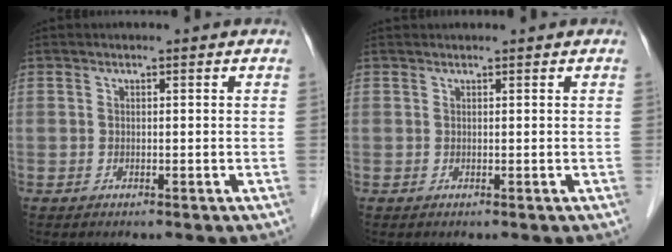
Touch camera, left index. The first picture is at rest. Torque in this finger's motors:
{"motor_torque": [-0.46, -0.36, 0.02, 0.01]}